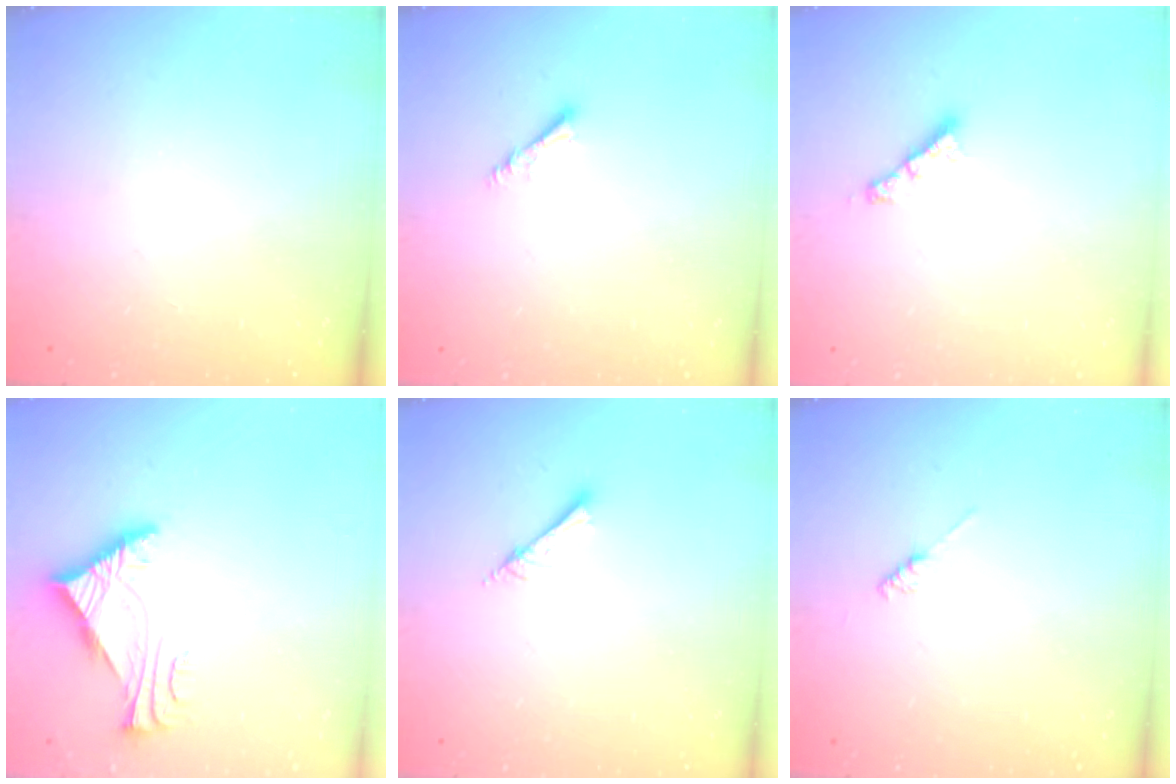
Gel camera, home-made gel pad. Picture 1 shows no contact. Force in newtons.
{"total": 3.0, "press": 2.9, "slide": 0.6}
{"total": 3.4, "press": 3.3, "slide": 0.4}
{"total": 5.8, "press": 5.7, "slide": 0.8}
{"total": 2.5, "press": 2.5, "slide": 0.2}
{"total": 1.8, "press": 1.7, "slide": 0.3}